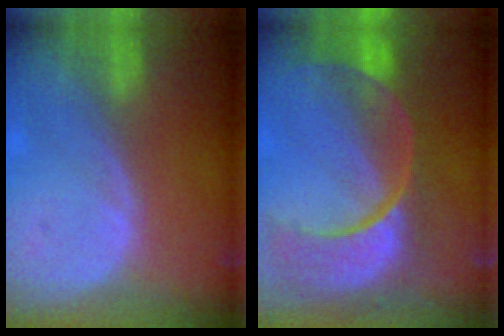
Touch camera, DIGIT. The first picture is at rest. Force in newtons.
{"total": 12.6, "press": 10.1, "slide": 7.4}